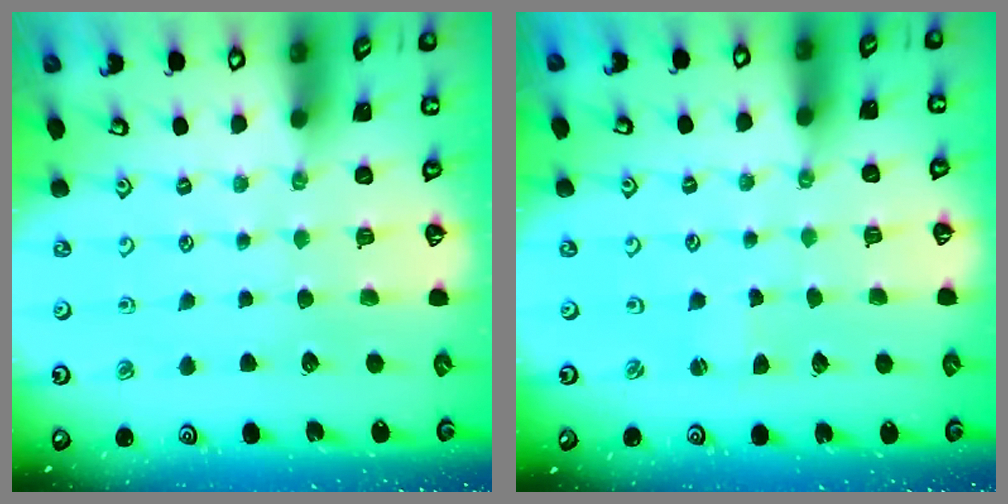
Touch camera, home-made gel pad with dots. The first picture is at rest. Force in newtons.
{"total": 1.6, "press": 1.6, "slide": 0.1}